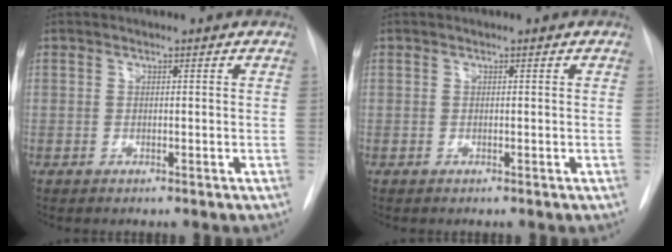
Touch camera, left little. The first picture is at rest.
{"total": 0.0}